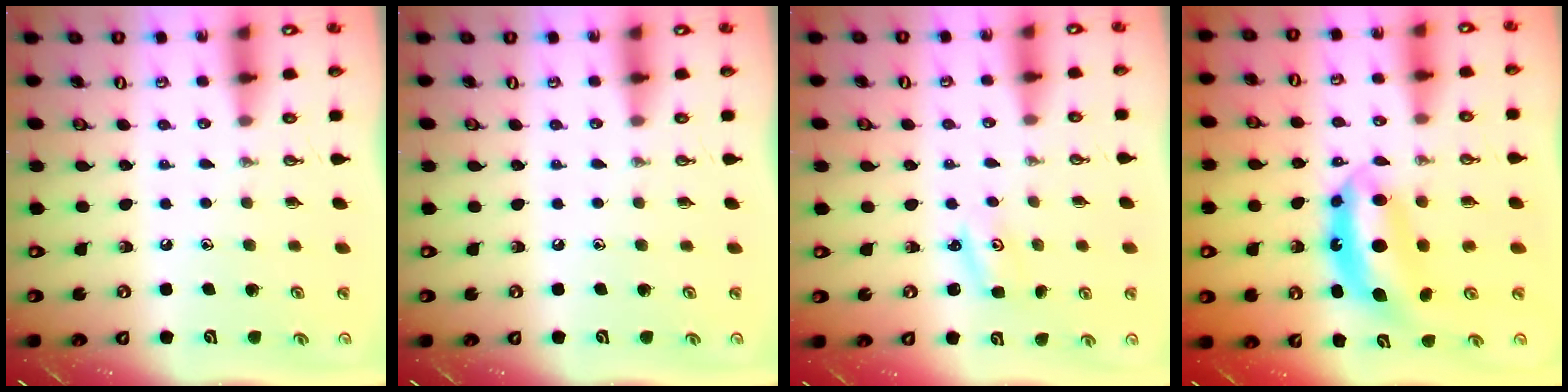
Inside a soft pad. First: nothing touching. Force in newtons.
{"total": 0.0}
{"total": 3.2, "press": 3.2, "slide": 0.3}
{"total": 7.5, "press": 7.5, "slide": 0.5}